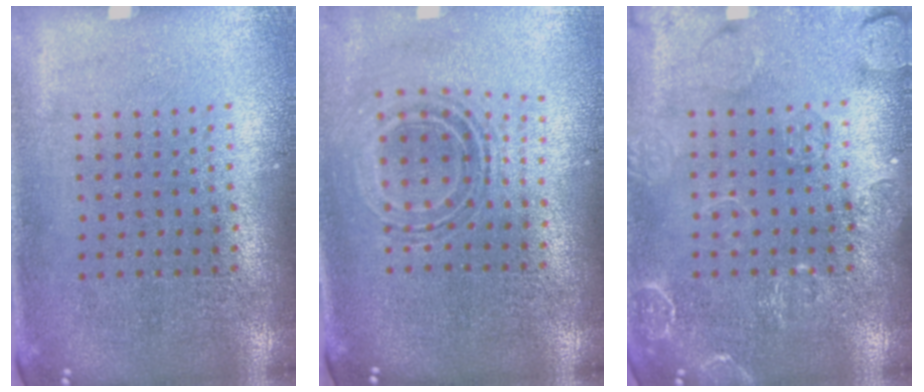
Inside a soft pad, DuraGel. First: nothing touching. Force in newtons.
{"total": 0.7, "press": 0.7, "slide": 0.2}
{"total": 3.3, "press": 3.2, "slide": 0.4}